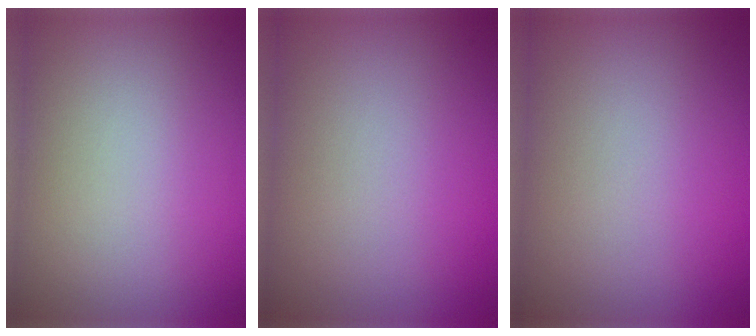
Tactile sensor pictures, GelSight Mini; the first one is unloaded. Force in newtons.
{"total": 0.0}
{"total": 0.0}